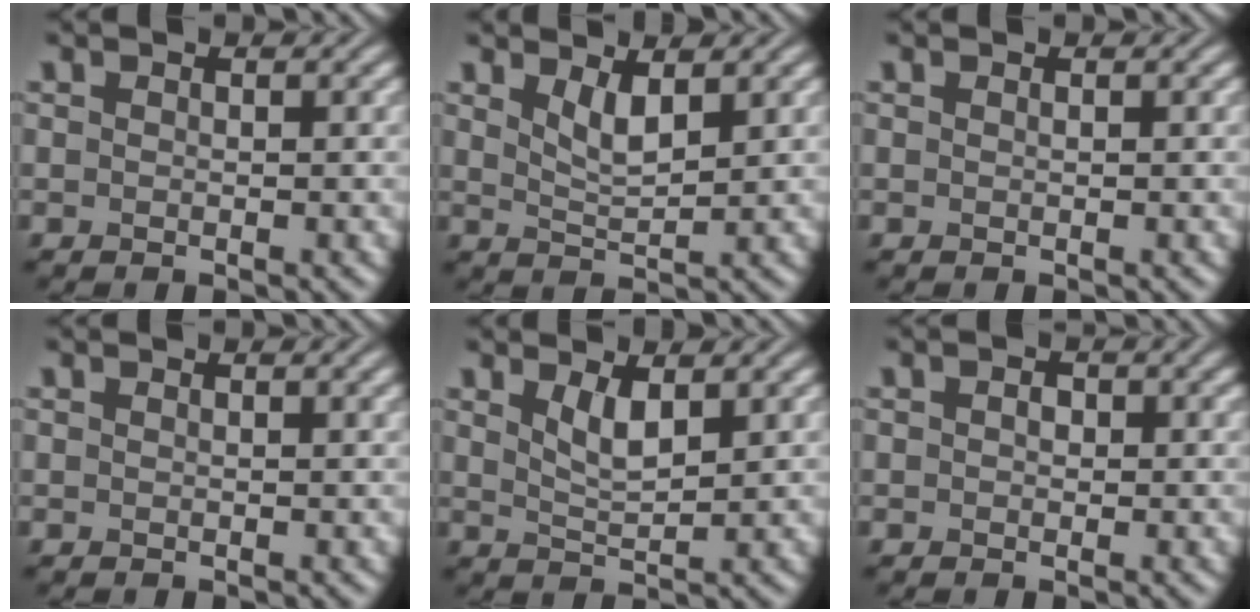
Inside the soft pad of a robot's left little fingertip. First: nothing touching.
{"total": 2.4, "force": [1.5, 0.6, 1.8], "torque": [-0.035, -0.008, 0.031]}
{"total": 0.0}
{"total": 1.0, "force": [0.5, 0.3, 0.9], "torque": [-0.009, 0.006, 0.006]}
{"total": 2.4, "force": [1.4, 0.7, 1.9], "torque": [-0.038, -0.007, 0.029]}
{"total": 1.0, "force": [0.1, 0.8, 0.7], "torque": [-0.010, 0.000, -0.001]}